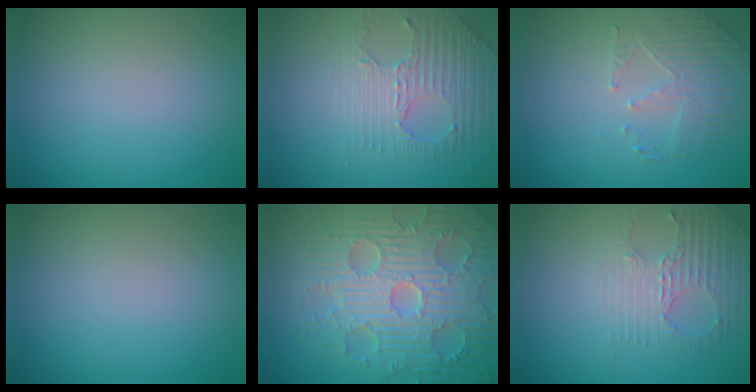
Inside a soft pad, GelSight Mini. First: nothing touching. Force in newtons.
{"total": 4.5, "press": 3.0, "slide": 3.4}
{"total": 2.2, "press": 1.8, "slide": 1.2}
{"total": 0.0}
{"total": 9.2, "press": 6.8, "slide": 6.2}
{"total": 2.8, "press": 2.4, "slide": 1.4}